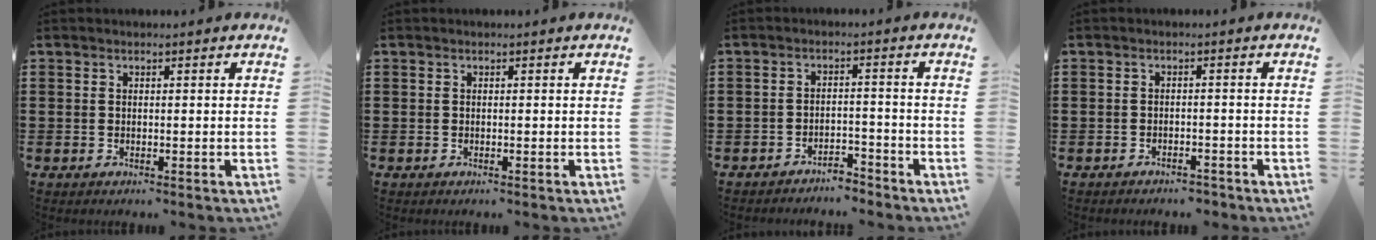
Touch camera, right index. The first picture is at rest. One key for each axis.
{"total": 0.0}
{"total": 3.0, "fx": -3.0, "fy": 0.3, "fz": 0.2, "tx": -0.011, "ty": -0.001, "tz": -0.063}
{"total": 1.9, "fx": -1.9, "fy": 0.3, "fz": 0.0, "tx": -0.006, "ty": 0.000, "tz": -0.042}